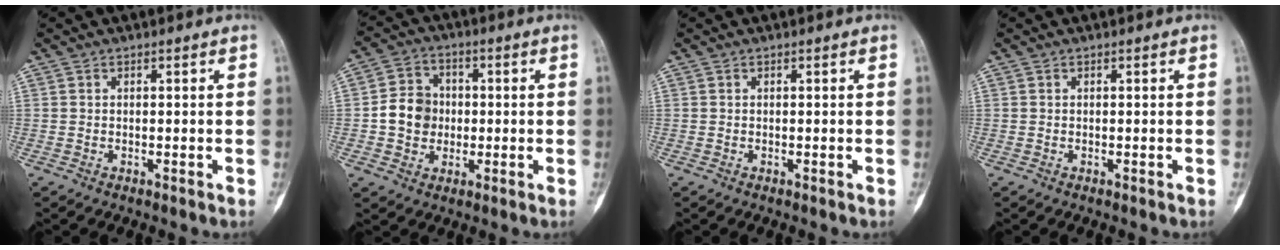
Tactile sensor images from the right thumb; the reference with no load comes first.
{"total": 8.0, "force": [-0.5, 7.1, 3.7], "torque": [-0.038, 0.015, -0.016]}
{"total": 0.0}
{"total": 0.0}